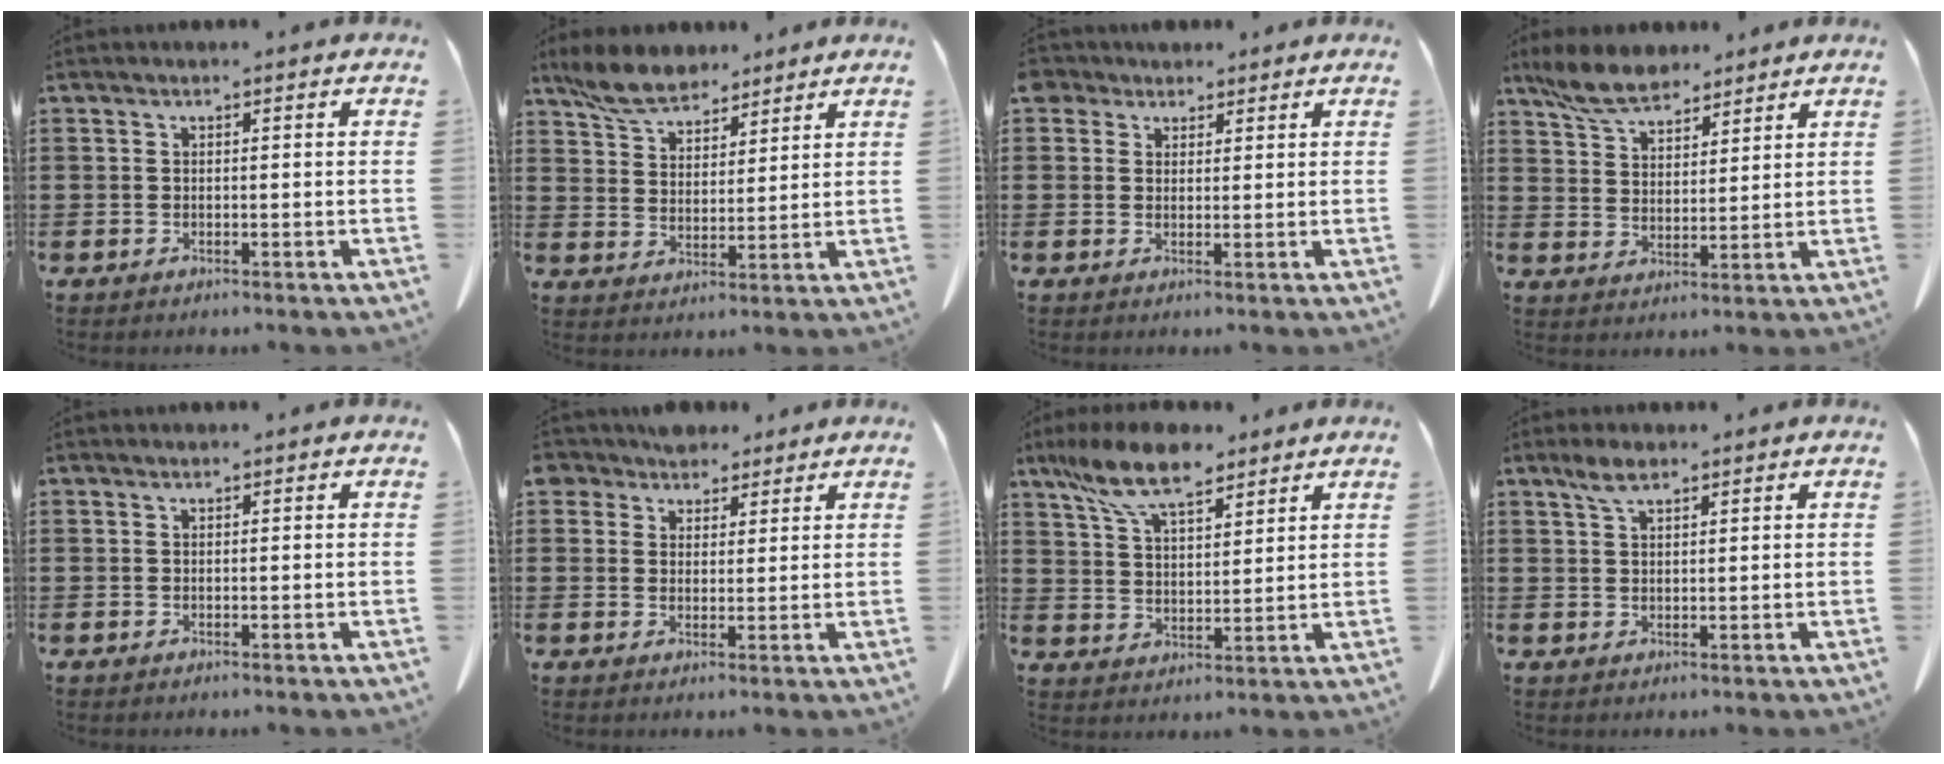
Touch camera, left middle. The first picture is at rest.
{"total": 7.1, "force": [6.1, 2.6, 2.4], "torque": [-0.069, -0.008, 0.116]}
{"total": 3.1, "force": [2.4, 1.8, 0.6], "torque": [-0.013, 0.005, 0.046]}
{"total": 7.2, "force": [6.2, 2.6, 2.8], "torque": [-0.076, -0.005, 0.118]}
{"total": 0.0}
{"total": 4.7, "force": [3.9, 2.5, 0.9], "torque": [-0.027, 0.001, 0.074]}
{"total": 10.3, "force": [7.7, 3.6, 5.9], "torque": [-0.135, -0.008, 0.144]}
{"total": 3.2, "force": [2.2, 1.2, 2.1], "torque": [-0.046, 0.004, 0.040]}